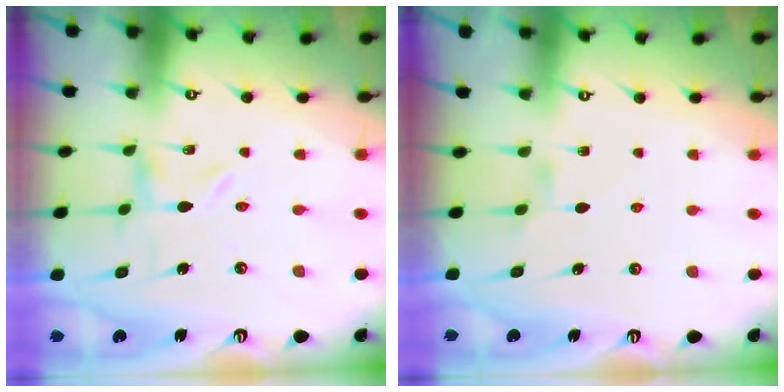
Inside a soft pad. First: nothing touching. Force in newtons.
{"total": 1.6, "press": 1.6, "slide": 0.3}